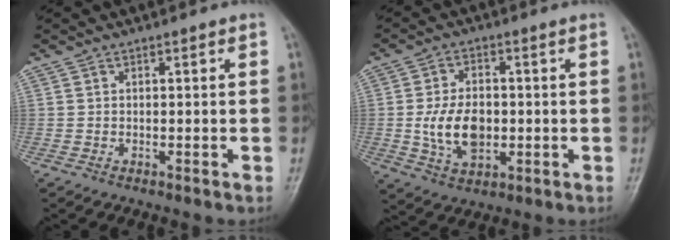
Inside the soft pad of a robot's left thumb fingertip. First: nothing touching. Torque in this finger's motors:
{"motor_torque": [1.20, 1.04, 0.46, -0.37, 0.24]}